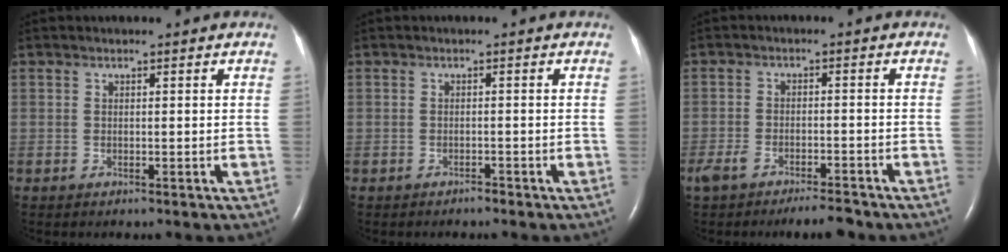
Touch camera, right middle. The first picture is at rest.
{"total": 0.7, "force": [-0.7, 0.1, 0.1], "torque": [-0.004, -0.003, -0.012]}
{"total": 6.2, "force": [-5.1, 1.7, 3.2], "torque": [-0.063, 0.000, -0.086]}